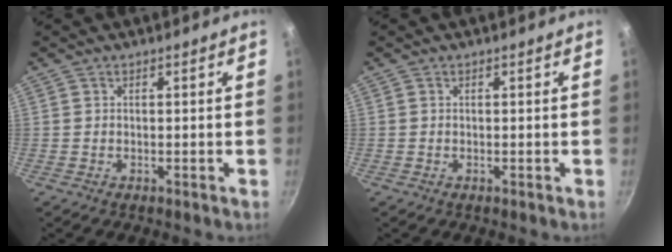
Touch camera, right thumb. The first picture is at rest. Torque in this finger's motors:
{"motor_torque": [0.11, 0.00, 0.26, 0.27, 0.10]}